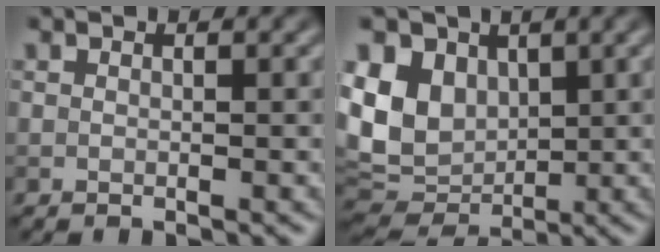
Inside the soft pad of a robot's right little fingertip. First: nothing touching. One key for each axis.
{"total": 9.5, "fx": 2.3, "fy": 7.1, "fz": 5.8, "tx": -0.131, "ty": 0.003, "tz": 0.043}